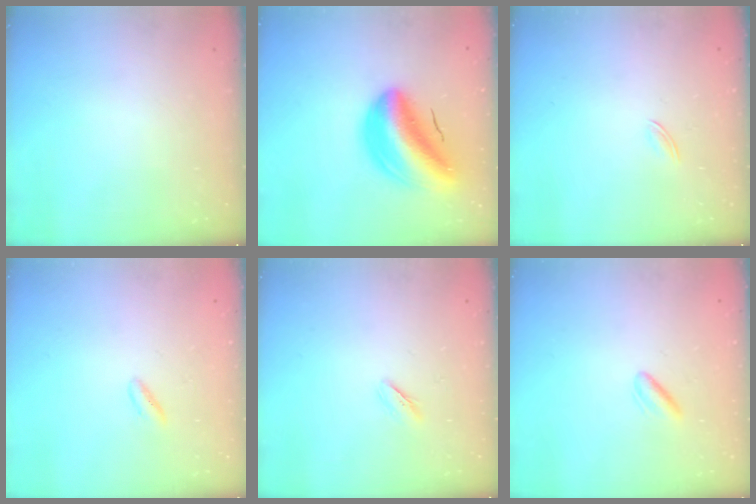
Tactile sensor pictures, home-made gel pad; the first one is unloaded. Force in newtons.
{"total": 15.3, "press": 14.6, "slide": 4.4}
{"total": 1.7, "press": 1.7, "slide": 0.5}
{"total": 1.7, "press": 1.4, "slide": 0.9}
{"total": 2.4, "press": 2.2, "slide": 0.9}
{"total": 2.9, "press": 2.6, "slide": 1.3}